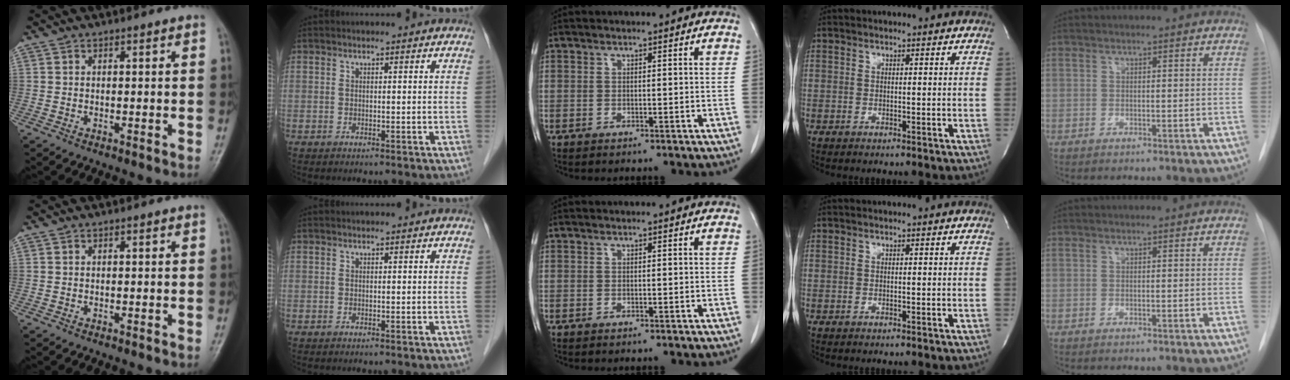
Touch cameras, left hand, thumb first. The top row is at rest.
{}